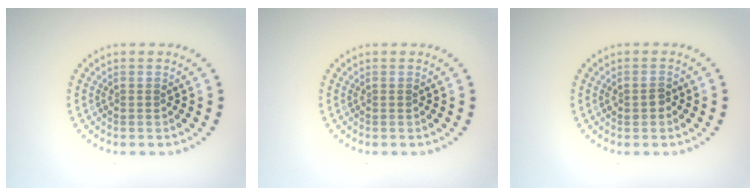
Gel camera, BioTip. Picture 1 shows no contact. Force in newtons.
{"total": 0.0}
{"total": 1.1, "press": 1.1, "slide": 0.1}